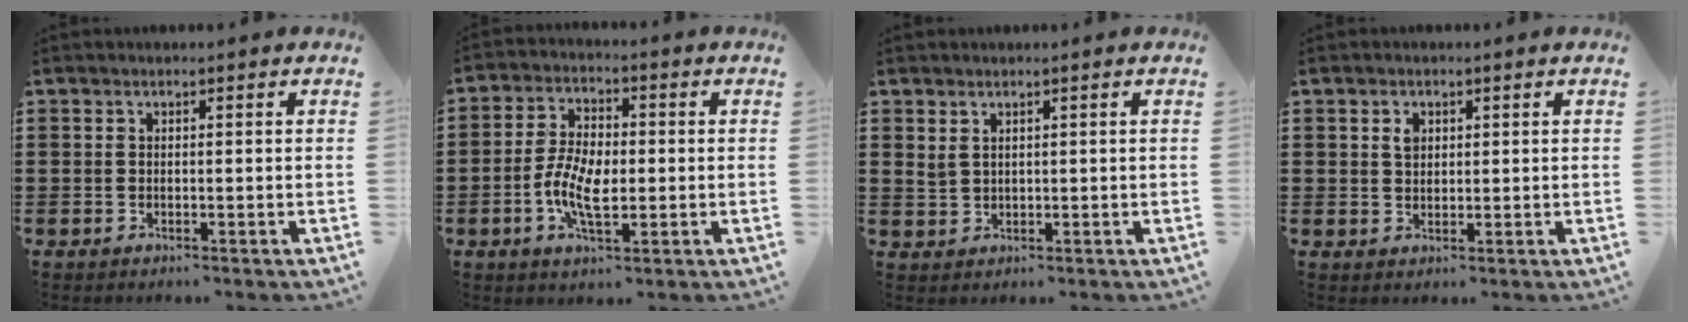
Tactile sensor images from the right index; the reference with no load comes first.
{"total": 7.3, "force": [-1.6, 3.5, 6.2], "torque": [-0.143, 0.001, -0.036]}
{"total": 1.7, "force": [1.3, 1.0, 0.7], "torque": [-0.017, 0.003, 0.024]}
{"total": 2.0, "force": [0.8, 1.4, 1.2], "torque": [-0.027, 0.006, 0.014]}